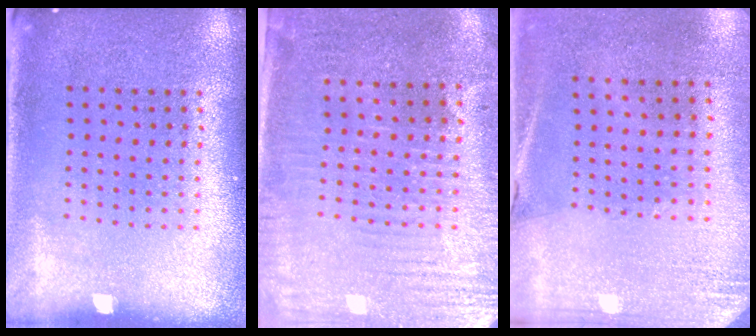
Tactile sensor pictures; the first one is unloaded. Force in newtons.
{"total": 3.1, "press": 2.7, "slide": 1.5}
{"total": 2.7, "press": 2.4, "slide": 1.2}